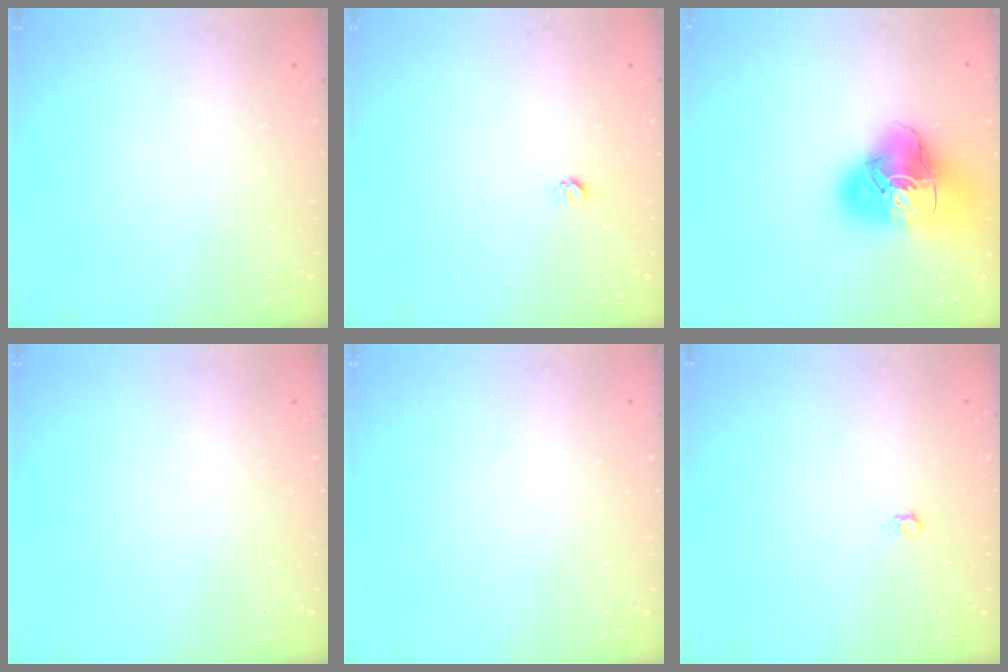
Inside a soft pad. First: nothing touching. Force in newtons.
{"total": 3.0, "press": 2.9, "slide": 0.4}
{"total": 19.5, "press": 19.4, "slide": 2.3}
{"total": 0.0}
{"total": 0.0}
{"total": 3.6, "press": 3.5, "slide": 0.8}